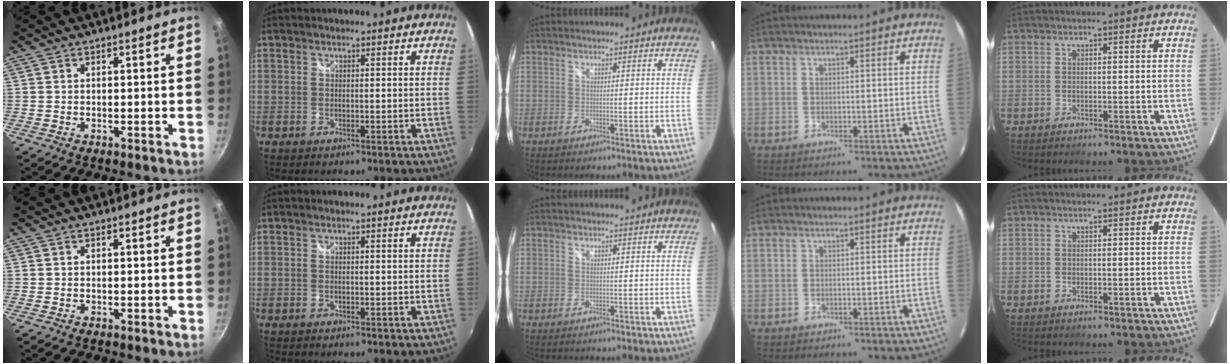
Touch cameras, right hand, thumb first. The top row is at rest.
{}